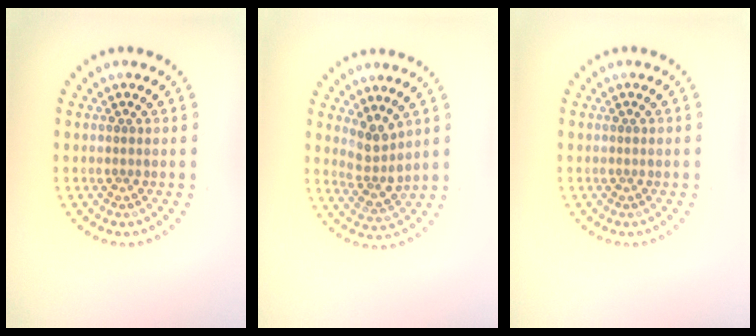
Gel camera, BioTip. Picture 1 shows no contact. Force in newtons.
{"total": 2.8, "press": 2.2, "slide": 1.7}
{"total": 0.0}